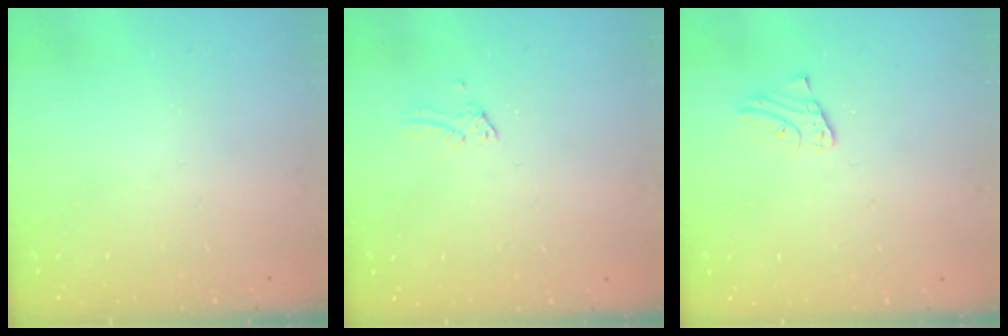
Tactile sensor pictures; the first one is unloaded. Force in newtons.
{"total": 0.0}
{"total": 1.6, "press": 1.6, "slide": 0.1}